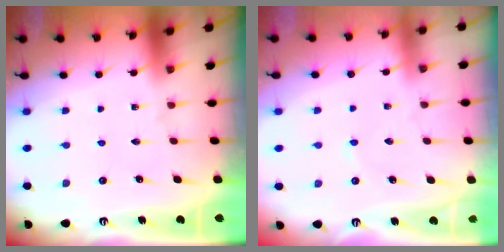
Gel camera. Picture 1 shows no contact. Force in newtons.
{"total": 1.5, "press": 1.4, "slide": 0.4}